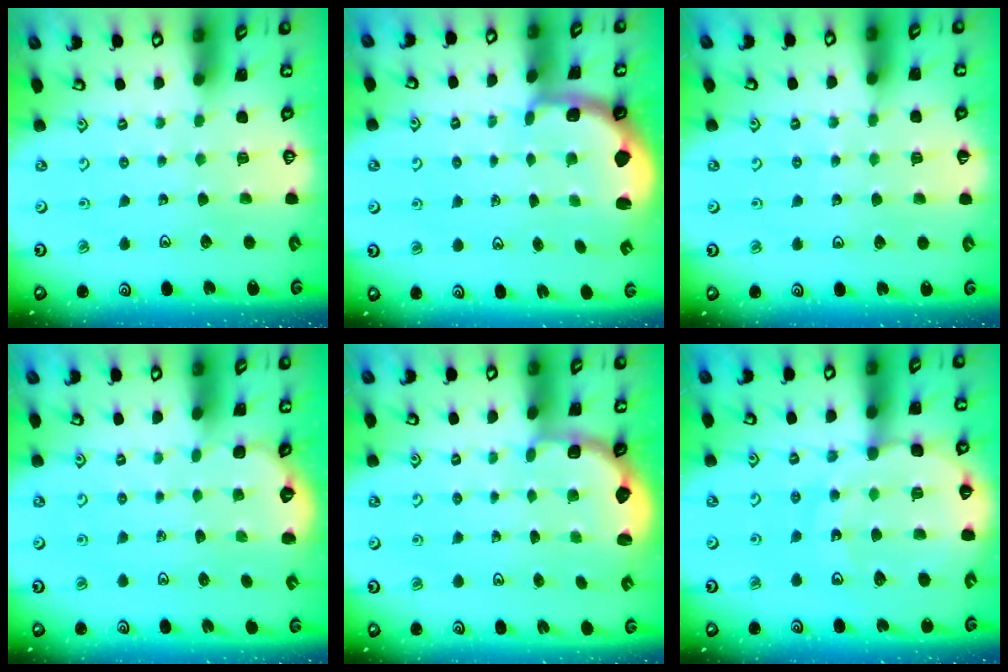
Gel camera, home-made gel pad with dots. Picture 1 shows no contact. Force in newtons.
{"total": 1.7, "press": 1.3, "slide": 1.0}
{"total": 3.0, "press": 3.0, "slide": 0.2}
{"total": 1.6, "press": 0.7, "slide": 1.5}
{"total": 2.7, "press": 2.0, "slide": 1.9}
{"total": 13.5, "press": 13.1, "slide": 3.0}